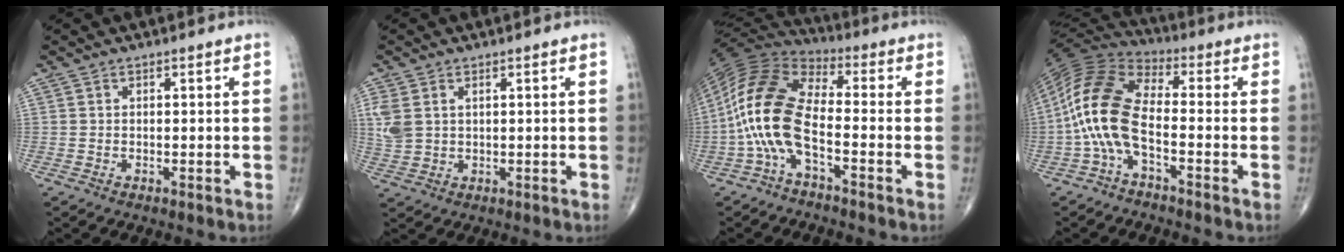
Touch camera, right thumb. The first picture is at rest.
{"total": 5.5, "force": [1.5, 3.8, 3.7], "torque": [-0.093, 0.001, 0.040]}
{"total": 14.6, "force": [-4.0, 6.1, 12.7], "torque": [-0.272, 0.045, -0.090]}
{"total": 13.9, "force": [-3.3, 6.1, 12.0], "torque": [-0.257, 0.042, -0.076]}